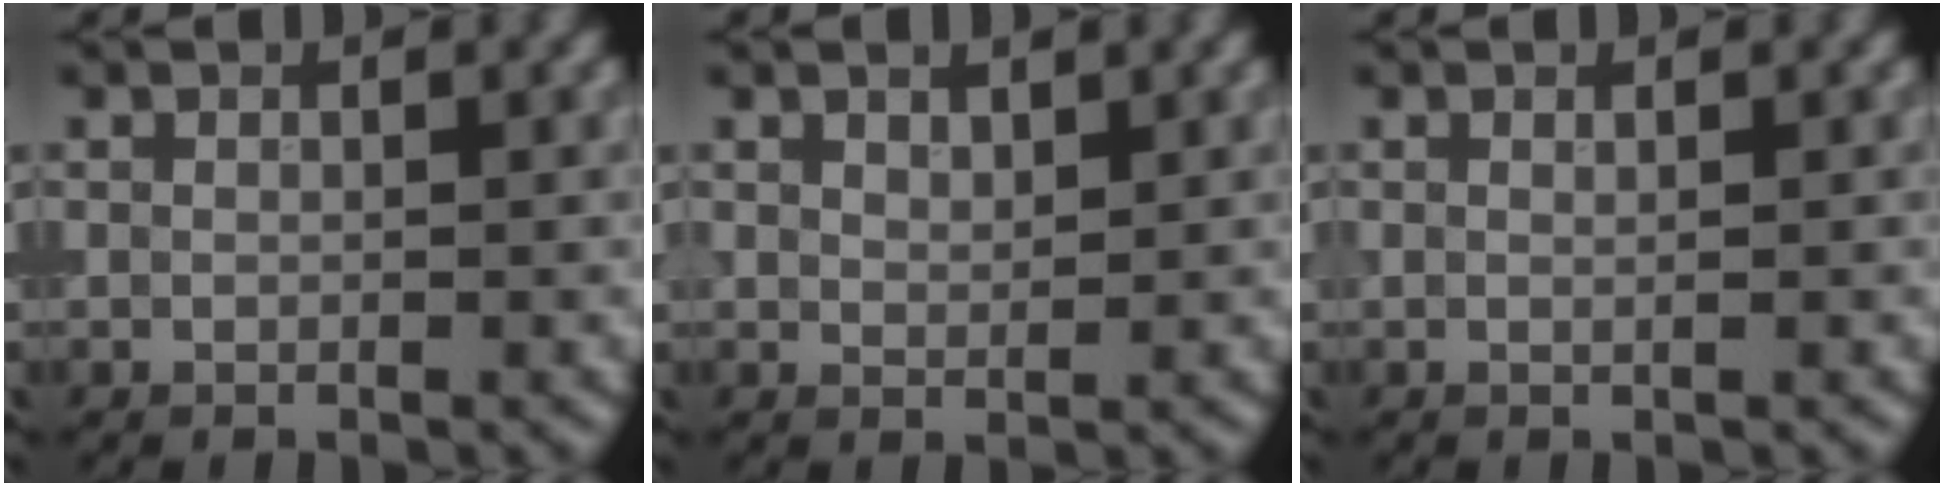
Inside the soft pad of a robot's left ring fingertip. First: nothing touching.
{"total": 1.2, "force": [1.0, 0.5, 0.5], "torque": [-0.011, 0.001, 0.019]}
{"total": 1.0, "force": [0.2, 0.4, 0.8], "torque": [-0.004, -0.001, -0.003]}